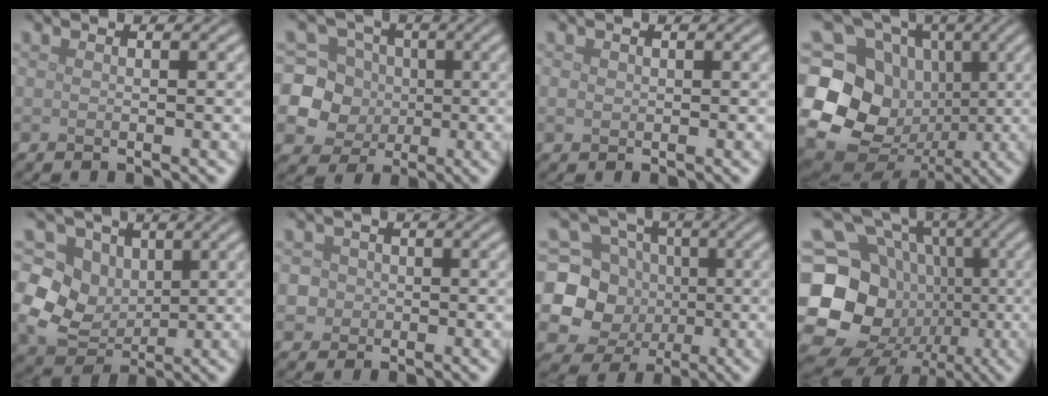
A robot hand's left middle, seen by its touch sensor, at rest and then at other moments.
{"total": 7.3, "force": [-0.1, 7.0, 2.3], "torque": [-0.041, 0.015, -0.030]}
{"total": 0.7, "force": [0.1, 0.7, 0.2], "torque": [-0.003, -0.001, 0.001]}
{"total": 15.5, "force": [-0.2, 13.5, 7.6], "torque": [-0.171, 0.007, -0.019]}
{"total": 9.3, "force": [1.5, 7.6, 5.1], "torque": [-0.117, 0.018, 0.013]}
{"total": 4.1, "force": [0.1, 3.8, 1.3], "torque": [-0.006, 0.026, -0.014]}
{"total": 8.2, "force": [-0.4, 7.6, 3.1], "torque": [-0.061, -0.005, -0.031]}
{"total": 21.9, "force": [-4.6, 19.6, 8.7], "torque": [-0.188, -0.008, -0.113]}